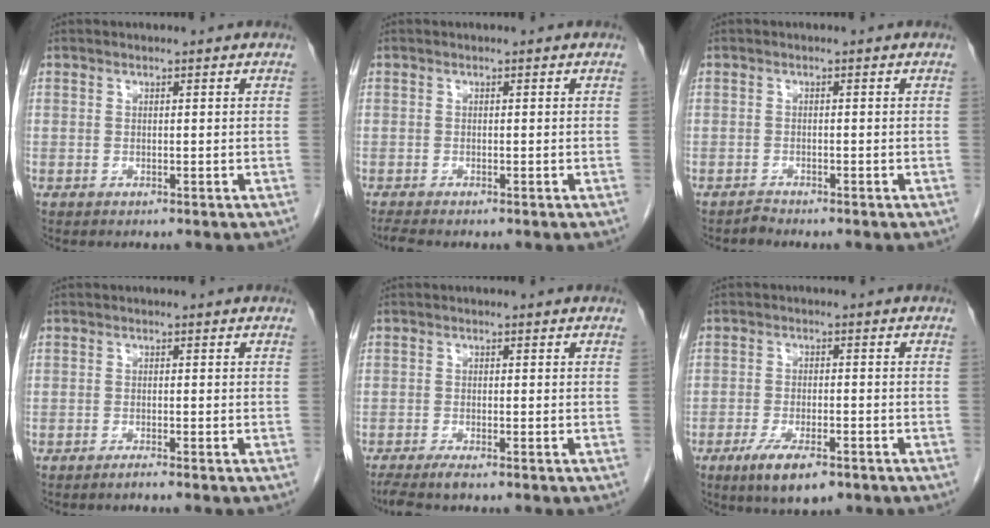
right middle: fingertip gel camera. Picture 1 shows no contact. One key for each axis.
{"total": 1.5, "fx": -1.3, "fy": -0.1, "fz": 0.7, "tx": -0.019, "ty": -0.005, "tz": -0.024}
{"total": 0.8, "fx": -0.8, "fy": -0.1, "fz": -0.2, "tx": 0.006, "ty": -0.004, "tz": -0.015}
{"total": 0.9, "fx": -0.8, "fy": -0.3, "fz": 0.4, "tx": -0.007, "ty": 0.000, "tz": -0.013}
{"total": 3.5, "fx": -2.8, "fy": 0.0, "fz": 2.0, "tx": -0.034, "ty": -0.008, "tz": -0.050}
{"total": 6.8, "fx": -4.2, "fy": 1.9, "fz": 5.0, "tx": -0.087, "ty": -0.011, "tz": -0.064}